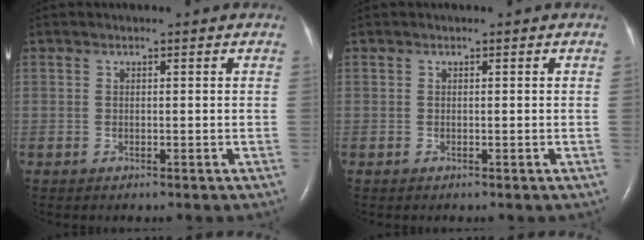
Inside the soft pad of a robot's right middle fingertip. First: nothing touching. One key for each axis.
{"total": 0.0}